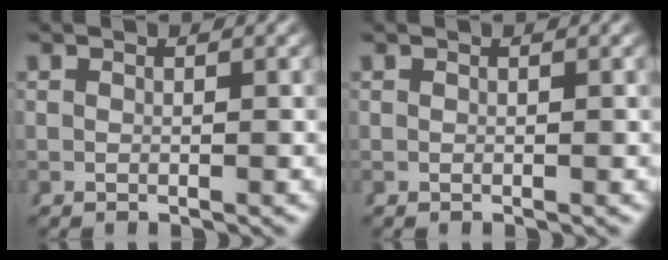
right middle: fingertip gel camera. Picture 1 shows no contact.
{"total": 0.0}